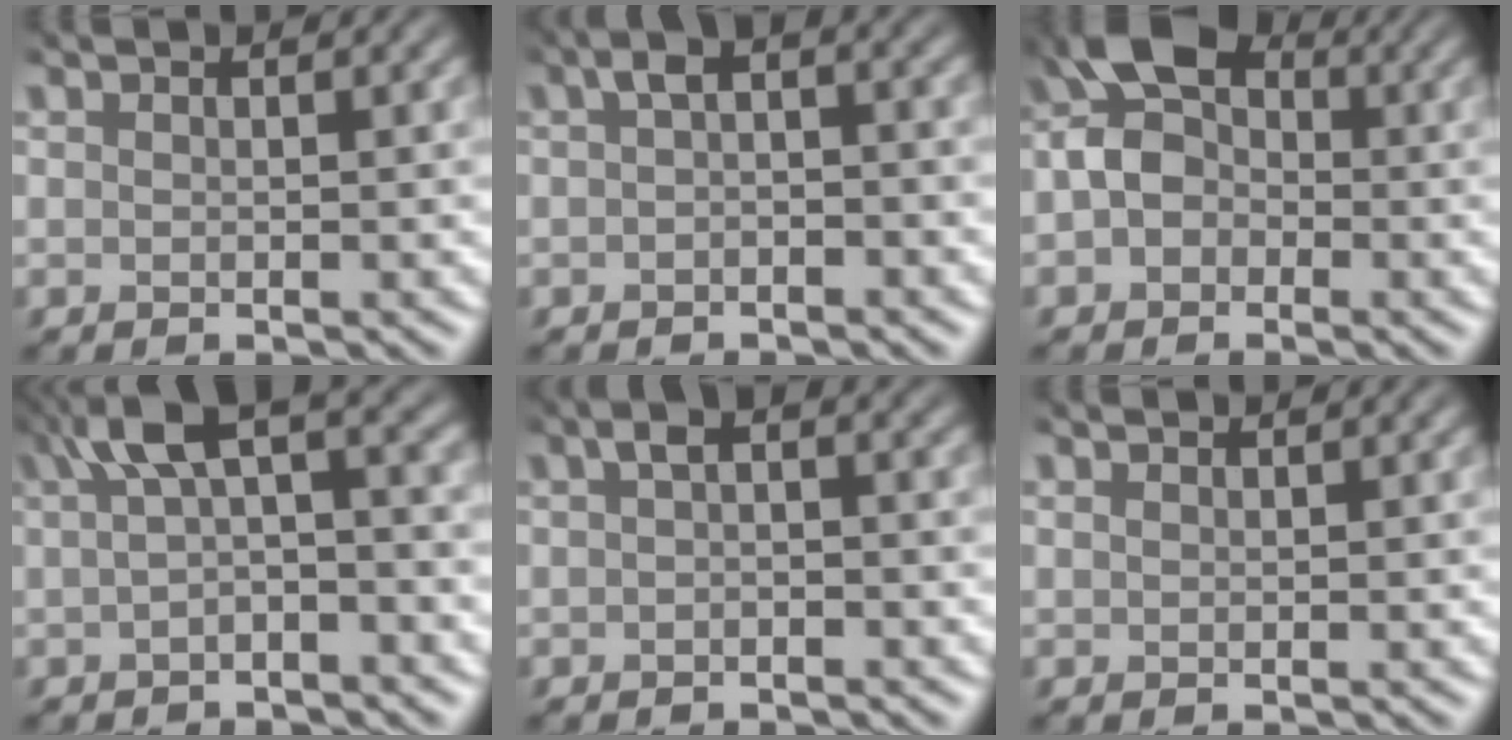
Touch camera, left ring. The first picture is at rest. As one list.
[{"total": 2.8, "force": [-0.4, 1.5, 2.3], "torque": [-0.046, 0.008, -0.006]}, {"total": 6.7, "force": [-0.7, 5.0, 4.4], "torque": [-0.069, 0.031, -0.028]}, {"total": 5.4, "force": [0.7, 2.1, 4.9], "torque": [-0.081, 0.015, 0.011]}, {"total": 2.3, "force": [-0.4, 1.3, 1.8], "torque": [-0.039, 0.006, -0.004]}, {"total": 0.0}]